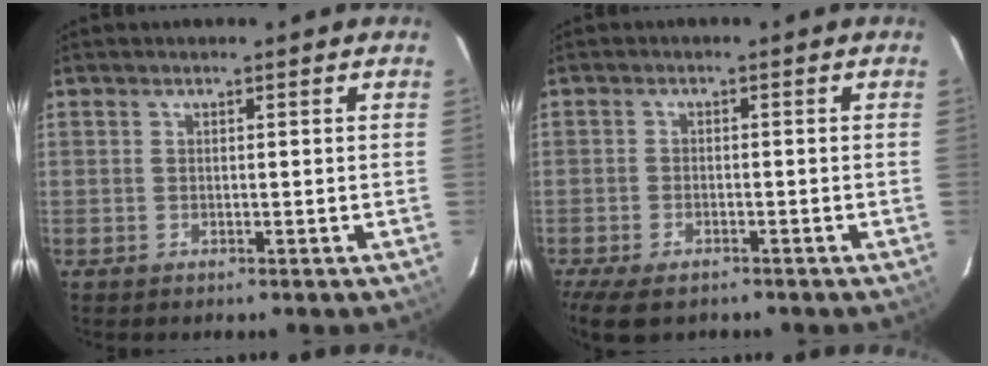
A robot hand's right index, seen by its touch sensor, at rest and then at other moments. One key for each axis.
{"total": 7.9, "fx": -5.6, "fy": 3.7, "fz": 4.1, "tx": -0.106, "ty": -0.022, "tz": -0.101}